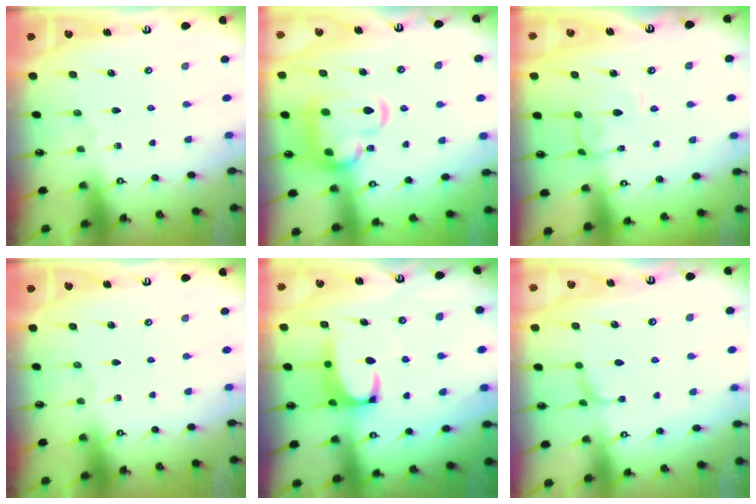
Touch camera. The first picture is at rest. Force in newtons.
{"total": 7.9, "press": 7.8, "slide": 1.6}
{"total": 2.0, "press": 2.0, "slide": 0.5}
{"total": 0.0}
{"total": 2.3, "press": 2.1, "slide": 1.0}
{"total": 2.6, "press": 2.6, "slide": 0.5}